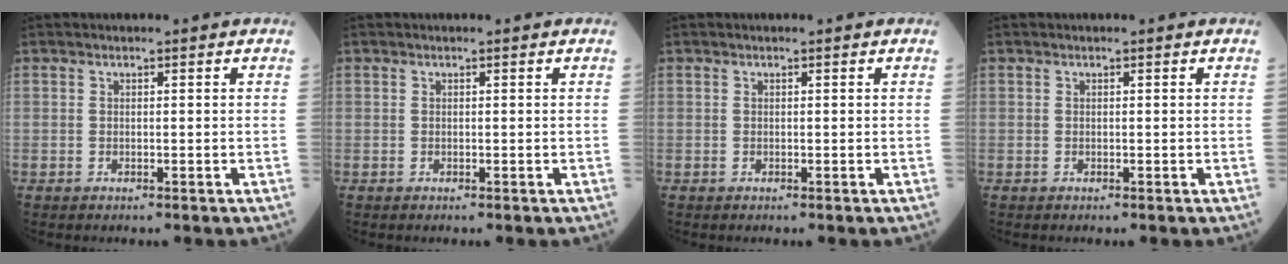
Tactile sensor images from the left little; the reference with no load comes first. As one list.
[{"total": 0.0}, {"total": 0.0}, {"total": 0.0}]